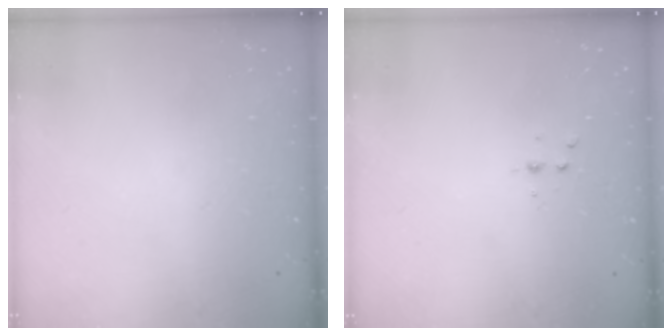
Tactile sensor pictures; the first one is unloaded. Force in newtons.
{"total": 2.8, "press": 2.8, "slide": 0.4}